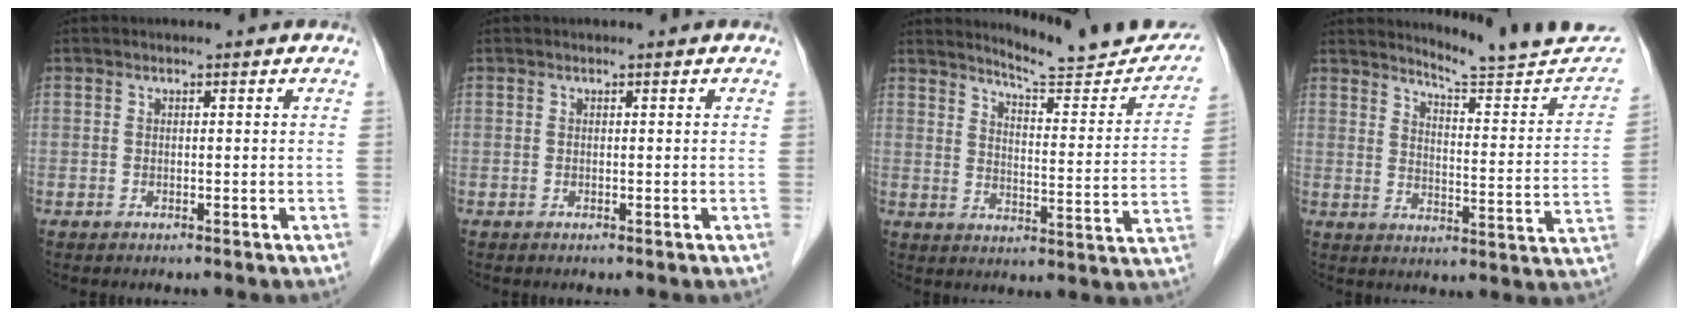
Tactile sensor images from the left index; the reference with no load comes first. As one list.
[{"total": 0.0}, {"total": 15.4, "force": [14.7, 1.2, 4.3], "torque": [-0.054, -0.054, 0.183]}, {"total": 15.7, "force": [15.1, -0.2, 4.0], "torque": [-0.054, -0.081, 0.187]}]